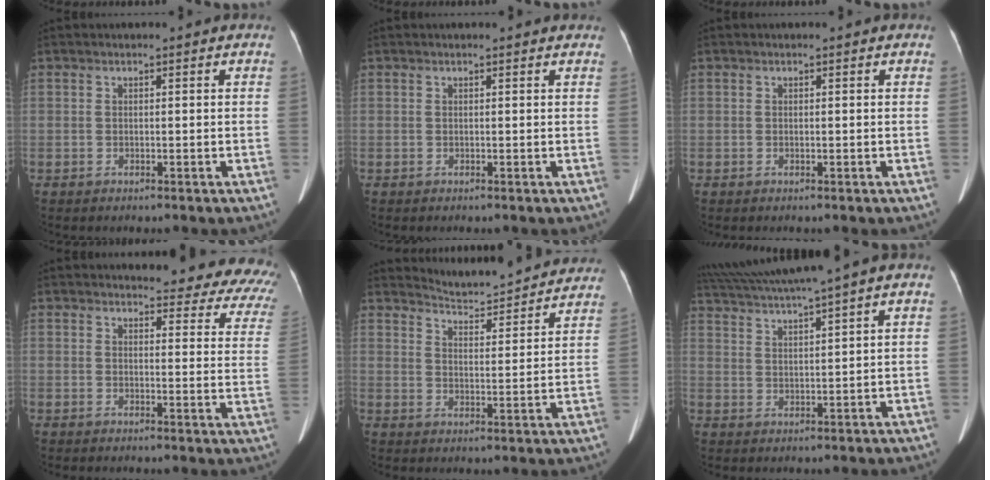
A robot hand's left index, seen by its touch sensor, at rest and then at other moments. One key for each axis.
{"total": 1.1, "fx": 1.1, "fy": 0.1, "fz": 0.1, "tx": -0.014, "ty": 0.003, "tz": 0.008}
{"total": 0.0}
{"total": 18.6, "fx": 17.9, "fy": 3.7, "fz": 3.5, "tx": -0.006, "ty": -0.095, "tz": 0.164}
{"total": 12.9, "fx": 12.6, "fy": 1.4, "fz": 2.3, "tx": -0.033, "ty": -0.005, "tz": 0.161}
{"total": 9.7, "fx": 7.7, "fy": -1.5, "fz": 5.7, "tx": -0.102, "ty": 0.028, "tz": 0.128}